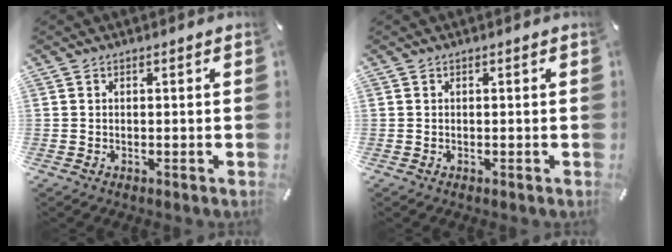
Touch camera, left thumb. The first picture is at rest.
{"total": 0.0}